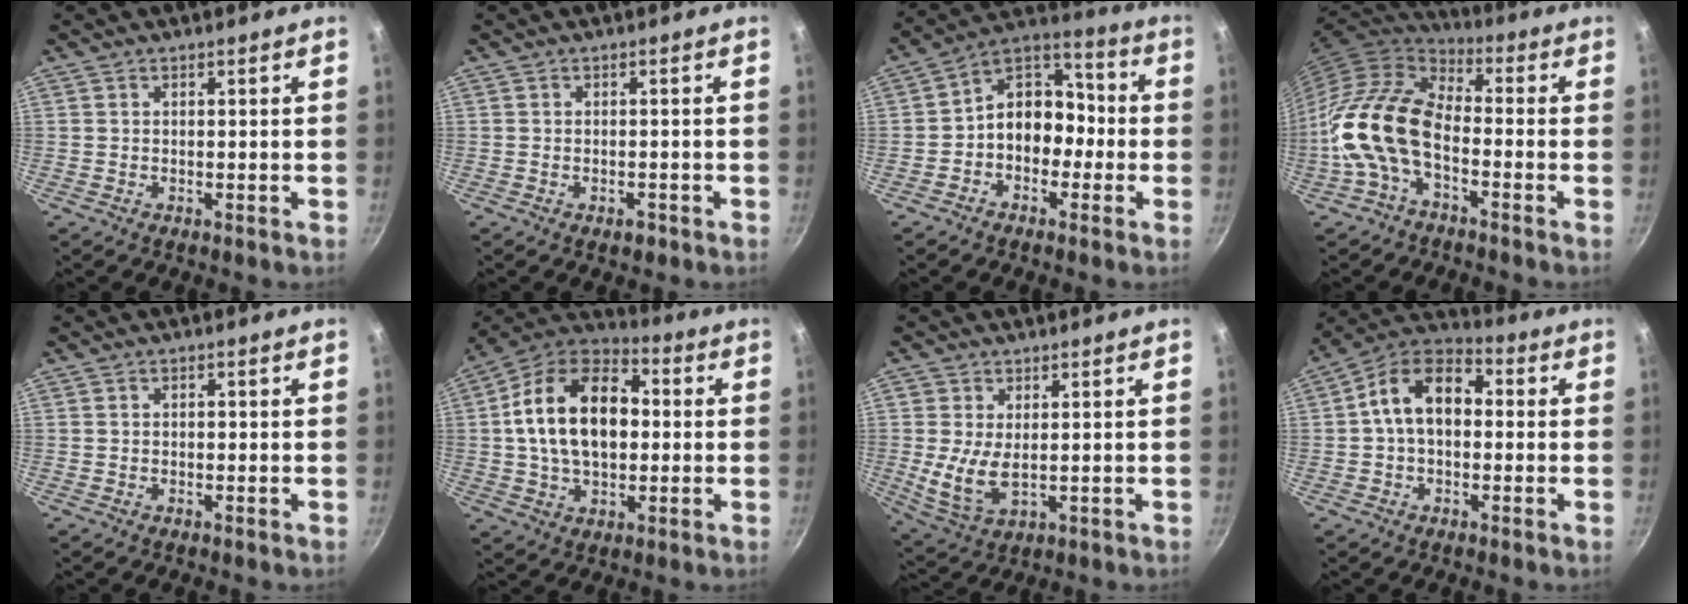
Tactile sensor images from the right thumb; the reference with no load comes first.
{"total": 1.8, "force": [-1.1, 1.0, 1.2], "torque": [-0.016, 0.008, -0.013]}
{"total": 11.7, "force": [-2.1, 9.0, 7.2], "torque": [-0.054, 0.059, -0.054]}
{"total": 14.9, "force": [-4.5, 8.4, 11.5], "torque": [-0.209, 0.043, -0.107]}
{"total": 0.5, "force": [-0.2, 0.4, 0.3], "torque": [-0.005, 0.004, -0.001]}
{"total": 19.6, "force": [1.4, 12.7, 14.9], "torque": [-0.227, 0.031, 0.010]}
{"total": 7.8, "force": [0.3, 4.6, 6.3], "torque": [-0.129, -0.017, 0.016]}
{"total": 12.2, "force": [0.8, 8.2, 9.0], "torque": [-0.118, 0.036, -0.008]}